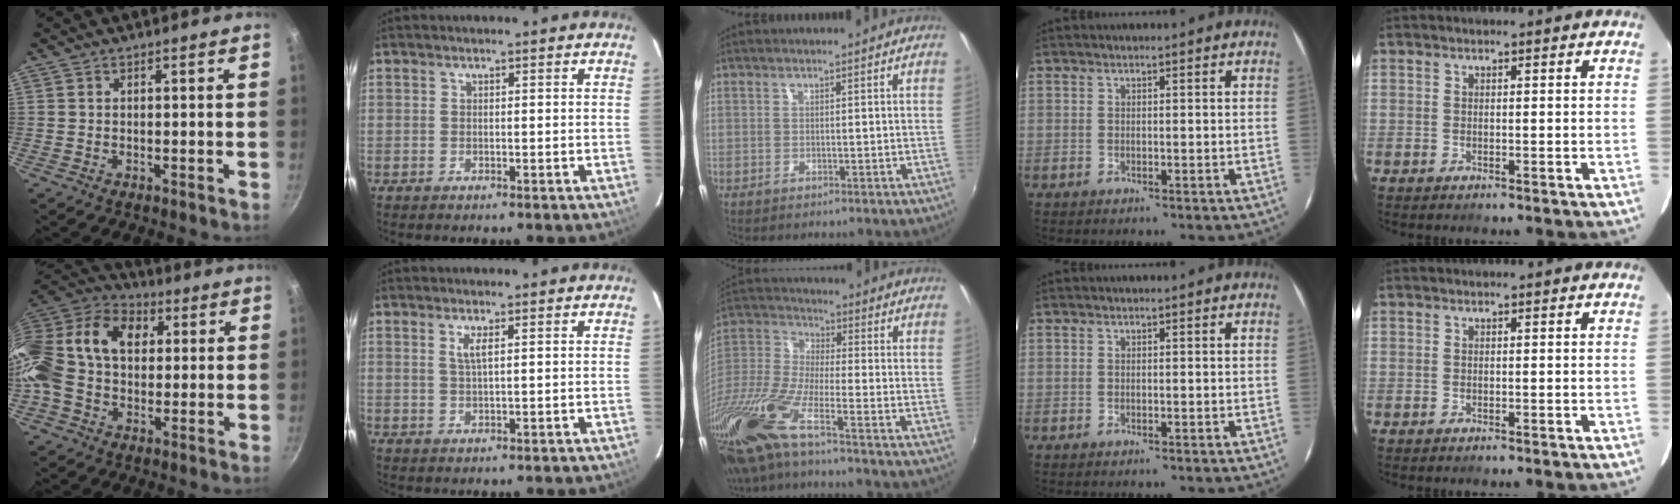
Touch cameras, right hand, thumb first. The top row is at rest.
{"thumb": {"total": 22.6, "force": [2.7, 16.3, 15.4], "torque": [-0.301, 0.050, 0.029]}, "index": {"total": 2.1, "force": [0.9, 0.2, 1.9], "torque": [-0.037, 0.002, 0.017]}, "middle": {"total": 15.6, "force": [-9.8, 2.2, 12.0], "torque": [-0.260, -0.033, -0.205]}}